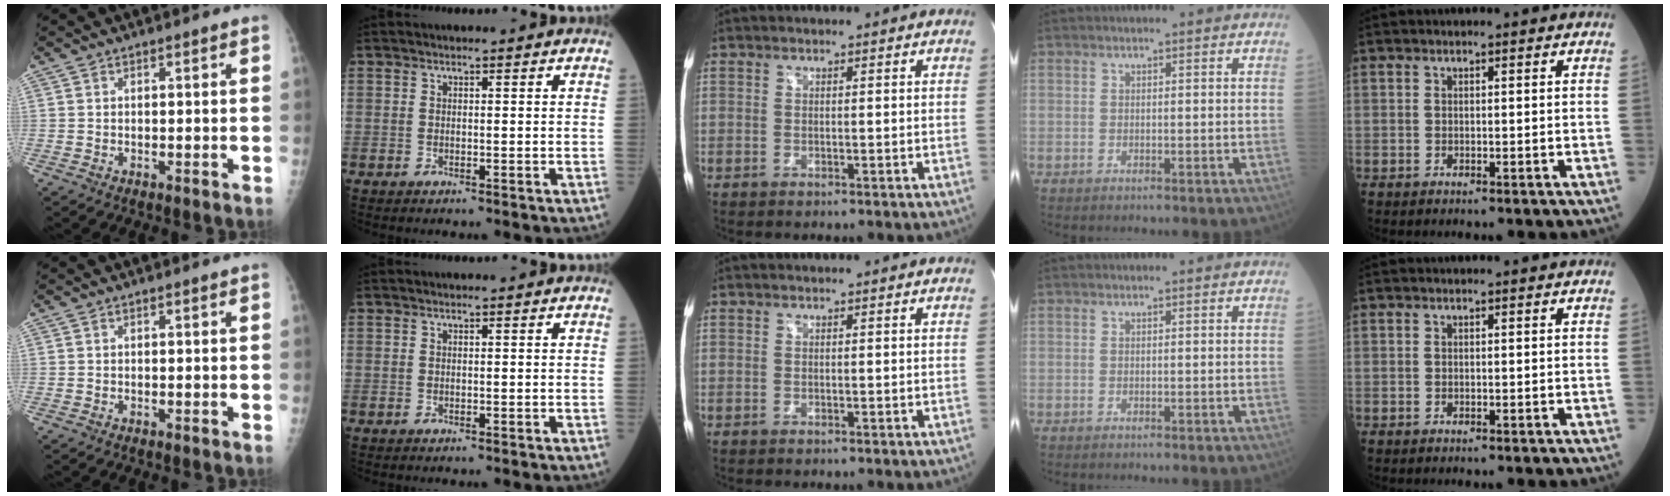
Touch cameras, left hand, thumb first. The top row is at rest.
{}